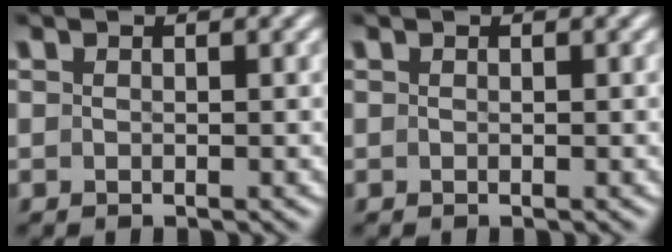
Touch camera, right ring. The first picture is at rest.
{"total": 0.0}